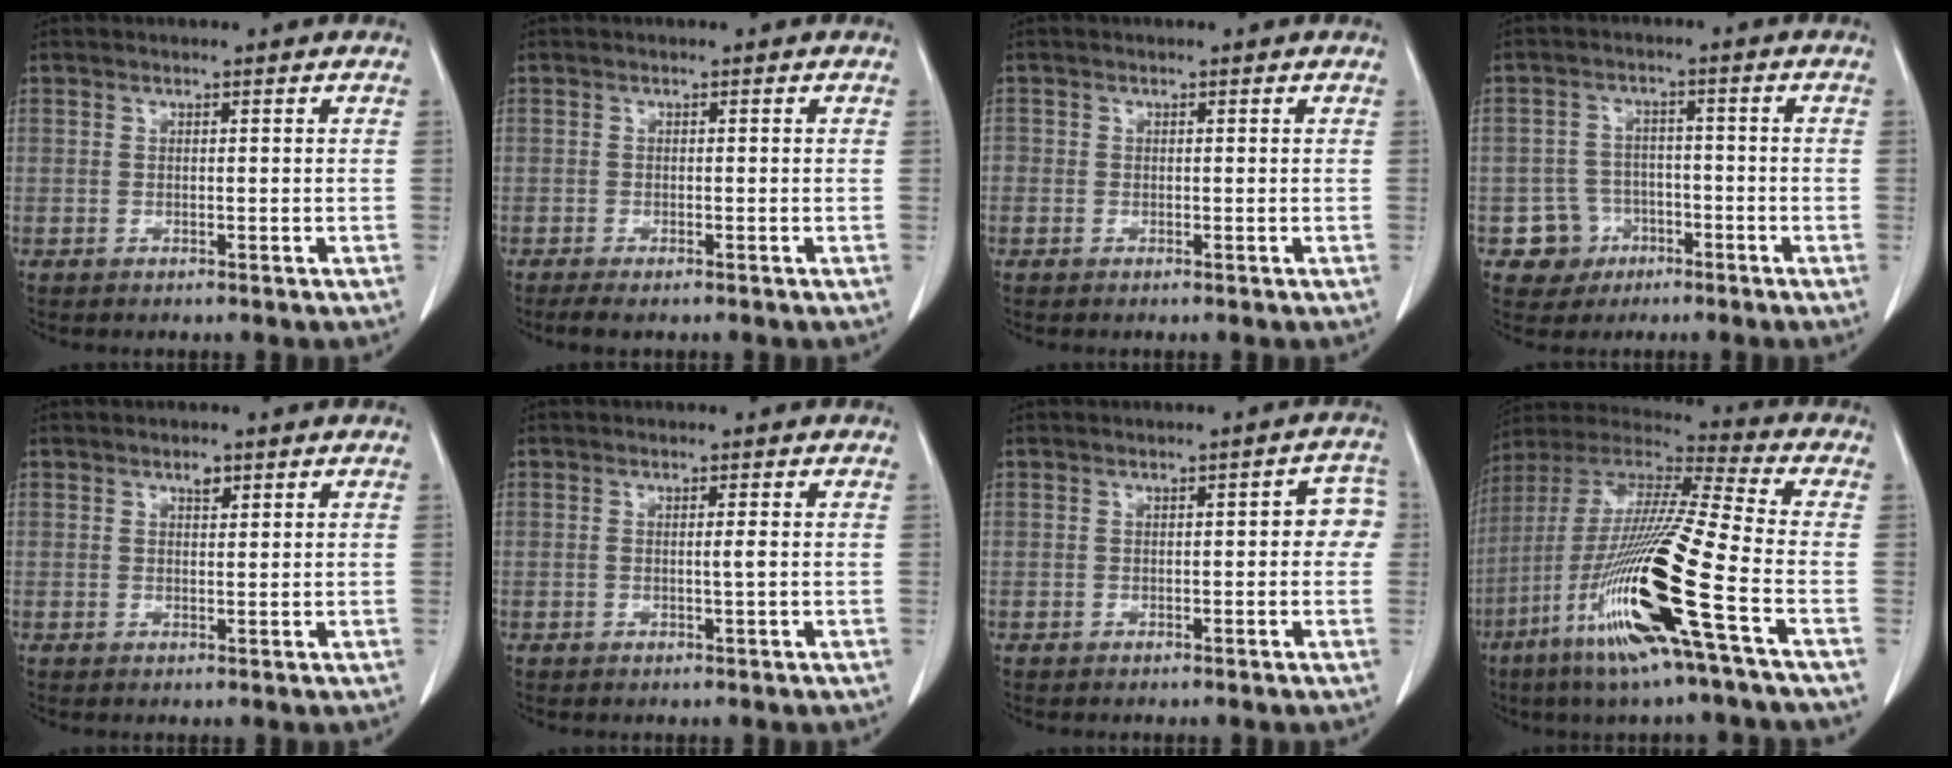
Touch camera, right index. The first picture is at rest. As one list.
[{"total": 2.7, "force": [-2.1, 0.6, 1.6], "torque": [-0.028, -0.008, -0.031]}, {"total": 0.7, "force": [-0.2, 0.7, 0.2], "torque": [0.004, 0.003, -0.006]}, {"total": 5.3, "force": [-2.5, 4.7, 0.2], "torque": [0.005, 0.015, -0.037]}, {"total": 1.4, "force": [0.9, 0.7, 0.8], "torque": [-0.013, -0.001, 0.013]}, {"total": 1.1, "force": [-0.1, -0.2, 1.1], "torque": [-0.019, -0.001, -0.003]}, {"total": 3.8, "force": [0.0, 1.7, 3.5], "torque": [-0.026, 0.022, -0.004]}, {"total": 21.4, "force": [-8.3, -0.4, 19.7], "torque": [-0.422, -0.041, -0.167]}]